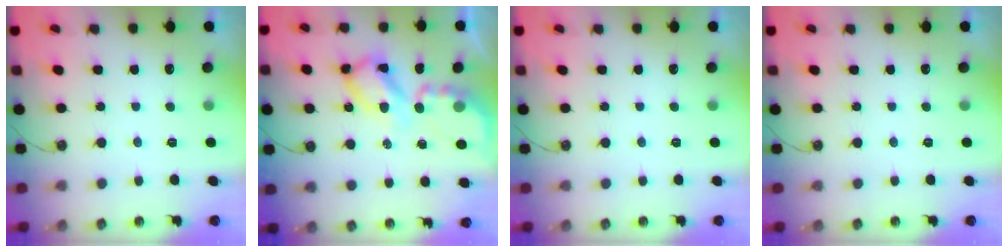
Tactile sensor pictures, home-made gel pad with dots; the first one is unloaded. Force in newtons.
{"total": 13.2, "press": 13.1, "slide": 1.2}
{"total": 0.0}
{"total": 0.0}